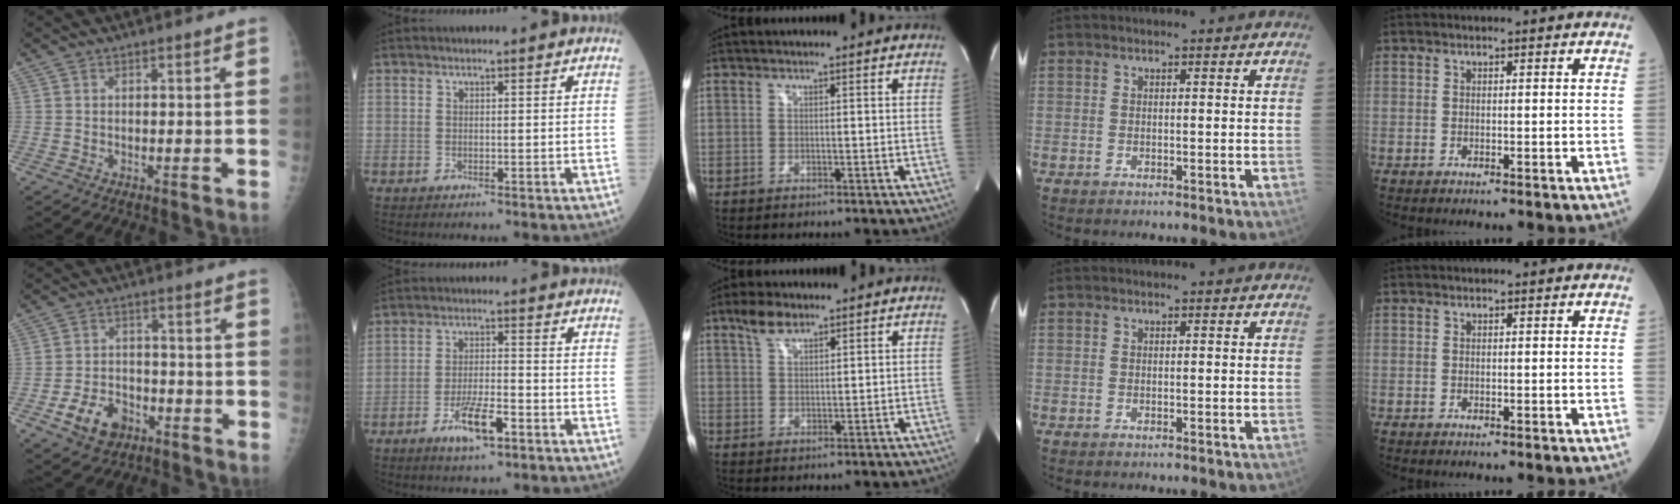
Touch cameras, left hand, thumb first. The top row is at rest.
{"thumb": {"total": 8.3, "force": [-4.1, 5.9, 4.2], "torque": [-0.055, 0.024, -0.068]}, "index": {"total": 6.7, "force": [-3.6, 1.6, 5.4], "torque": [-0.107, -0.005, -0.061]}, "middle": {"total": 4.3, "force": [3.1, 1.5, 2.5], "torque": [-0.056, 0.010, 0.062]}}